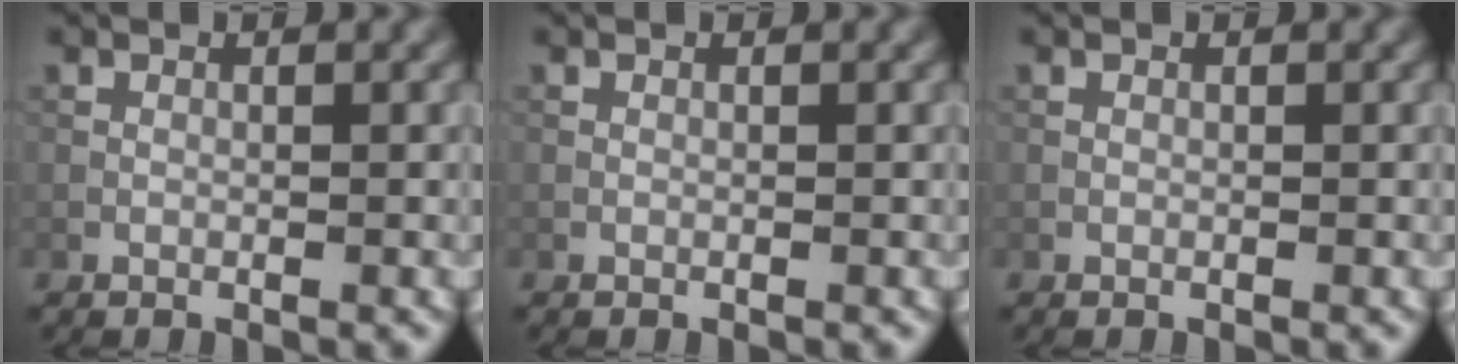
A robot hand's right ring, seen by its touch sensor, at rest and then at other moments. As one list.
[{"total": 0.0}, {"total": 0.0}]